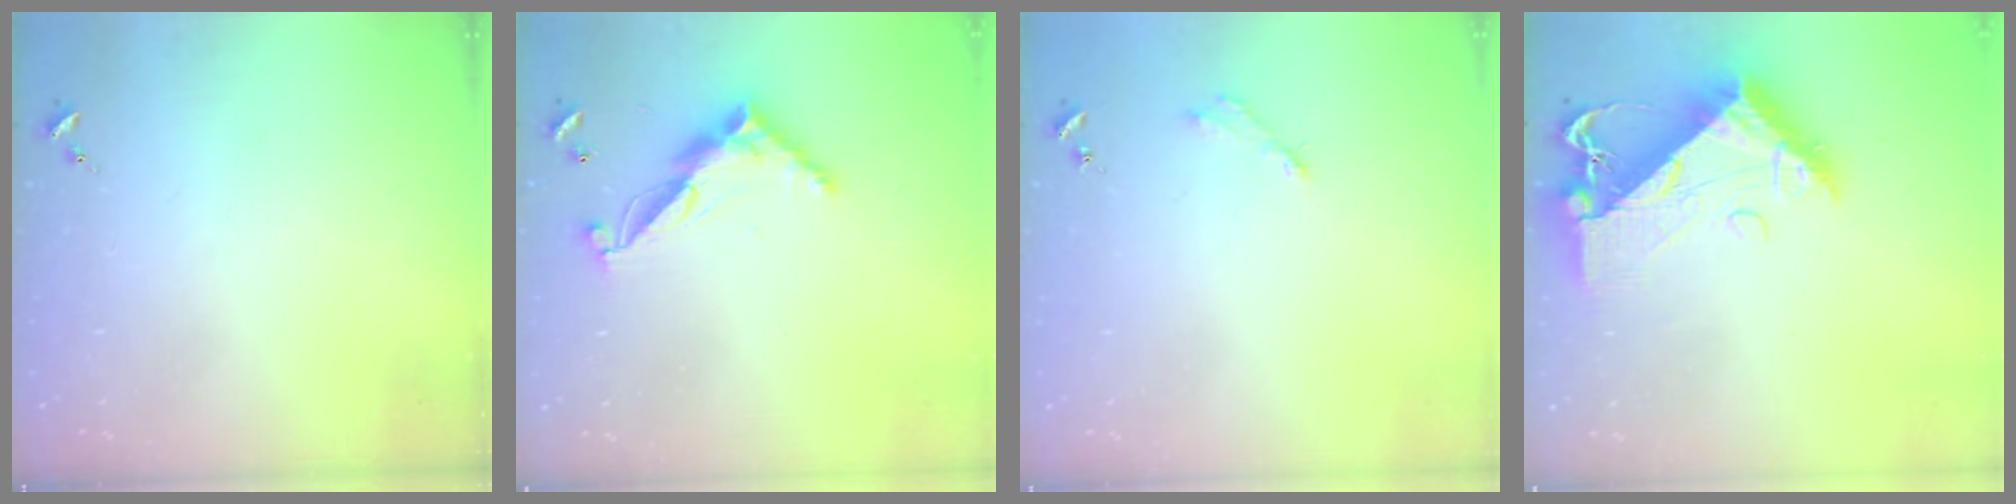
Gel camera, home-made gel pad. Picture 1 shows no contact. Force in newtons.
{"total": 11.6, "press": 11.6, "slide": 0.4}
{"total": 2.8, "press": 2.8, "slide": 0.4}
{"total": 13.2, "press": 13.2, "slide": 1.4}